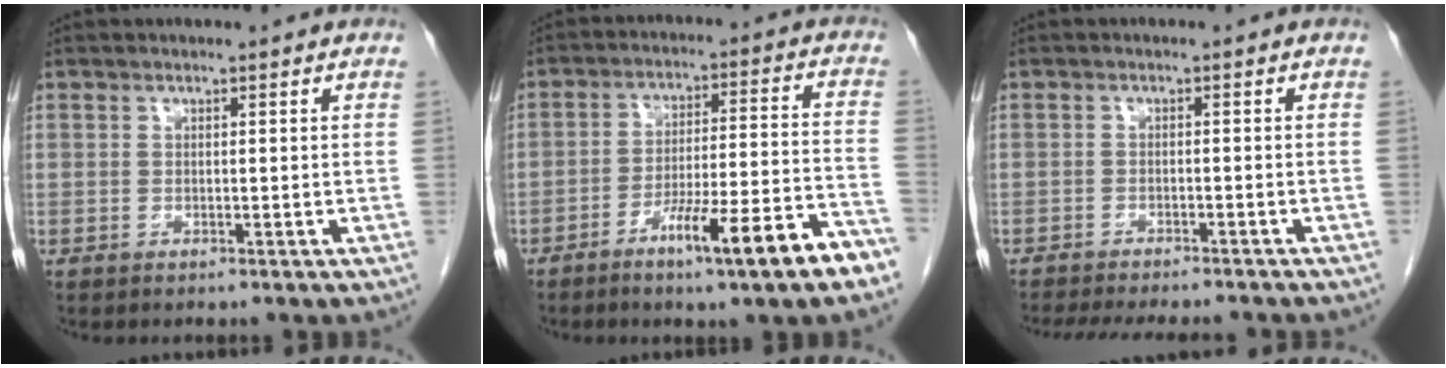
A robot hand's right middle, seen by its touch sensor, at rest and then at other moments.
{"total": 13.3, "force": [-8.1, 0.1, 10.5], "torque": [-0.163, -0.002, -0.124]}
{"total": 13.0, "force": [-11.6, 2.2, 5.2], "torque": [-0.093, -0.016, -0.152]}